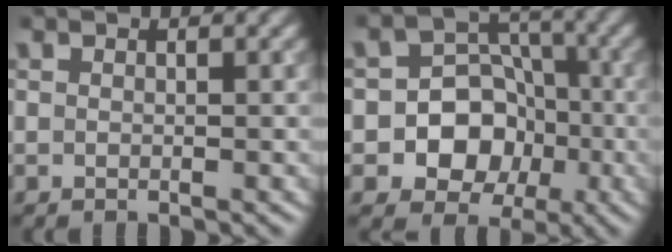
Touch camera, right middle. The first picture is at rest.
{"total": 8.0, "force": [-2.4, 7.1, 3.0], "torque": [-0.035, 0.018, -0.069]}